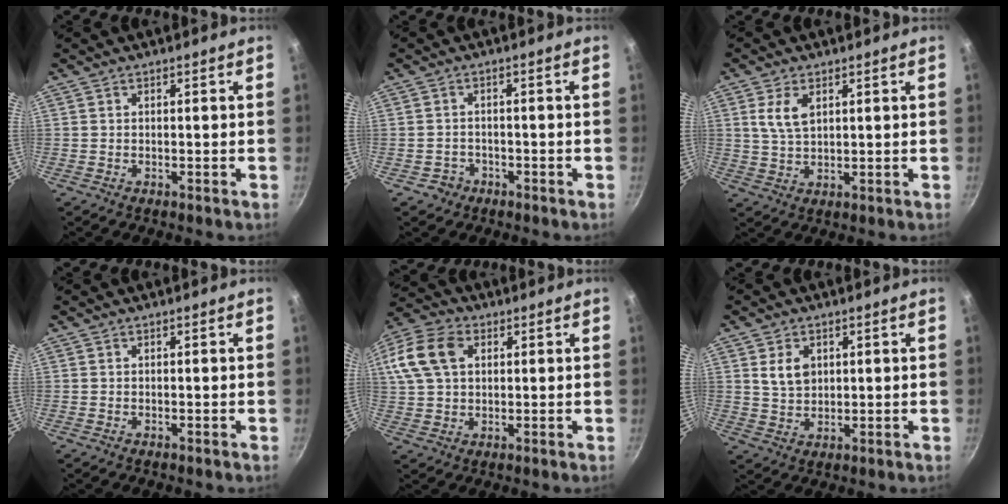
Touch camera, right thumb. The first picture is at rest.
{"total": 2.6, "force": [-1.4, 2.2, 0.5], "torque": [0.000, 0.018, -0.016]}
{"total": 5.4, "force": [2.0, 3.0, 4.1], "torque": [-0.075, -0.007, 0.042]}
{"total": 0.0}
{"total": 15.6, "force": [4.6, 11.1, 10.0], "torque": [-0.222, 0.025, 0.078]}
{"total": 5.4, "force": [1.7, 3.8, 3.3], "torque": [-0.046, -0.010, 0.035]}